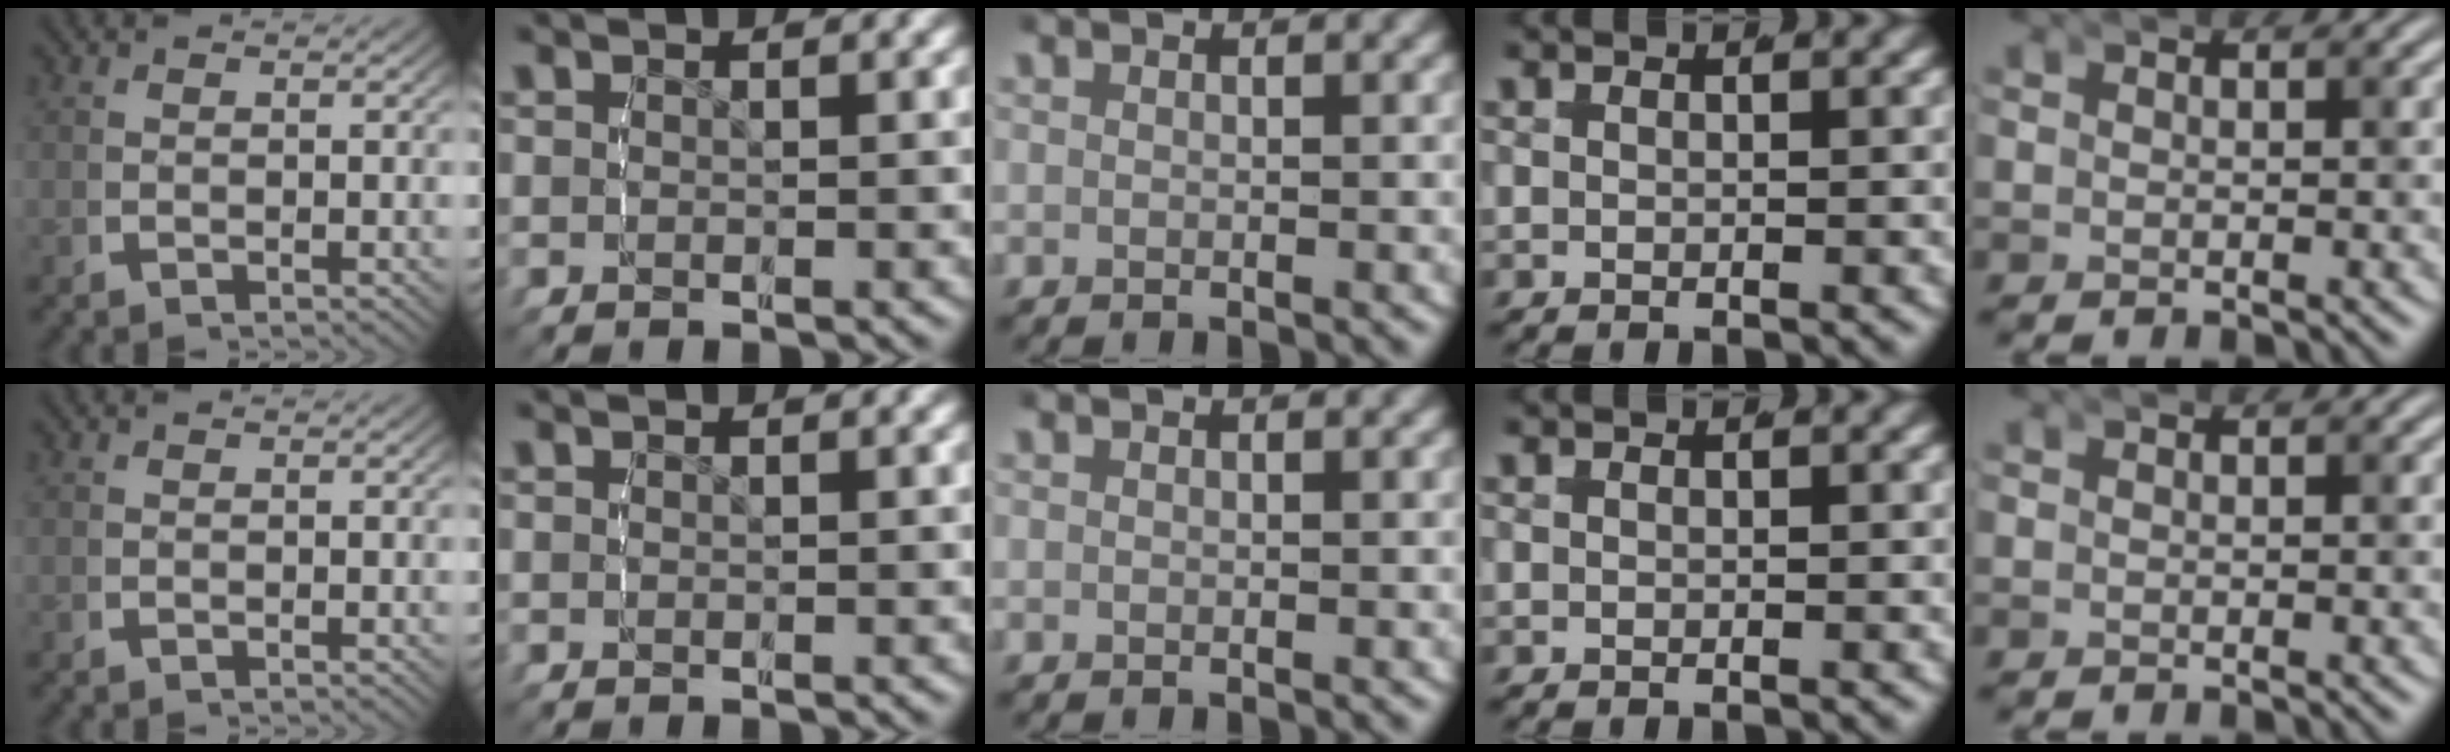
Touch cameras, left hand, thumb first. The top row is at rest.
{}